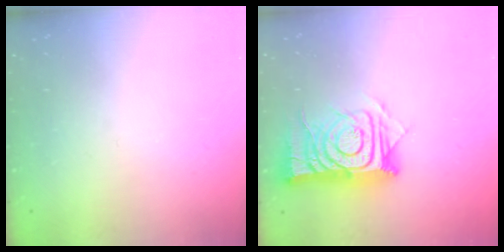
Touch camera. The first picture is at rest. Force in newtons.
{"total": 15.5, "press": 15.4, "slide": 1.2}